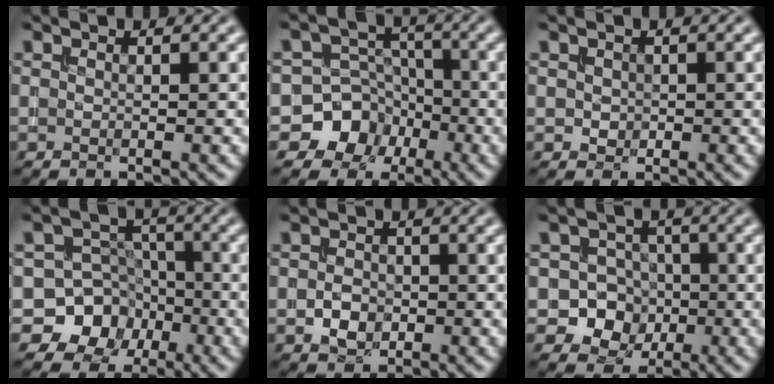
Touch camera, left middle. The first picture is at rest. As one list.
[{"total": 7.0, "force": [-3.4, 6.0, 0.9], "torque": [0.012, 0.002, -0.084]}, {"total": 0.7, "force": [0.1, 0.7, 0.1], "torque": [0.000, -0.002, 0.004]}, {"total": 8.6, "force": [-3.6, 7.6, 1.5], "torque": [-0.010, 0.002, -0.082]}, {"total": 2.0, "force": [-0.5, 1.6, 1.1], "torque": [-0.018, -0.001, -0.013]}, {"total": 6.1, "force": [-1.6, 5.7, 1.8], "torque": [-0.011, 0.013, -0.047]}]